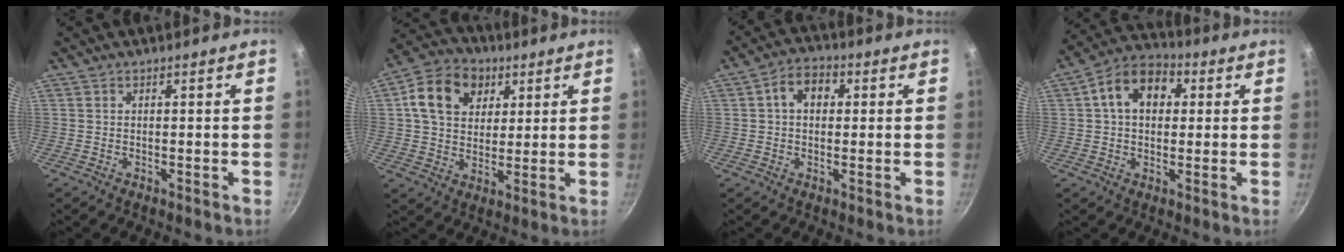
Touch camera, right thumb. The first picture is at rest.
{"total": 13.1, "force": [4.5, 10.0, 7.0], "torque": [-0.105, 0.003, 0.064]}
{"total": 6.2, "force": [1.2, 4.5, 4.1], "torque": [-0.044, 0.012, 0.009]}
{"total": 11.2, "force": [2.5, 8.0, 7.4], "torque": [-0.092, 0.022, 0.022]}